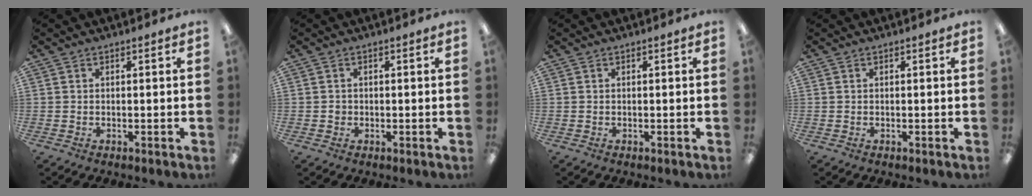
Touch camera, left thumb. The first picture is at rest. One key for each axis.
{"total": 1.0, "fx": -0.2, "fy": 1.0, "fz": 0.2, "tx": -0.005, "ty": 0.005, "tz": -0.006}
{"total": 0.0}
{"total": 0.0}